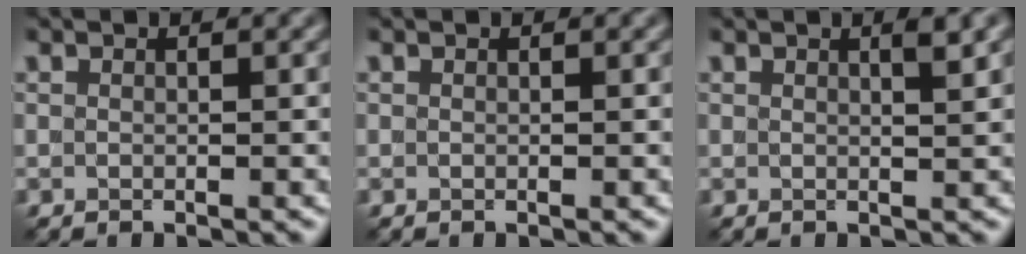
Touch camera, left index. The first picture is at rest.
{"total": 0.0}
{"total": 1.8, "force": [0.9, 0.4, 1.5], "torque": [-0.015, 0.003, 0.010]}